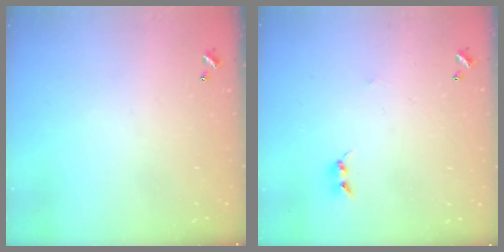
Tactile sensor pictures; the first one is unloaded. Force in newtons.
{"total": 2.5, "press": 2.5, "slide": 0.4}